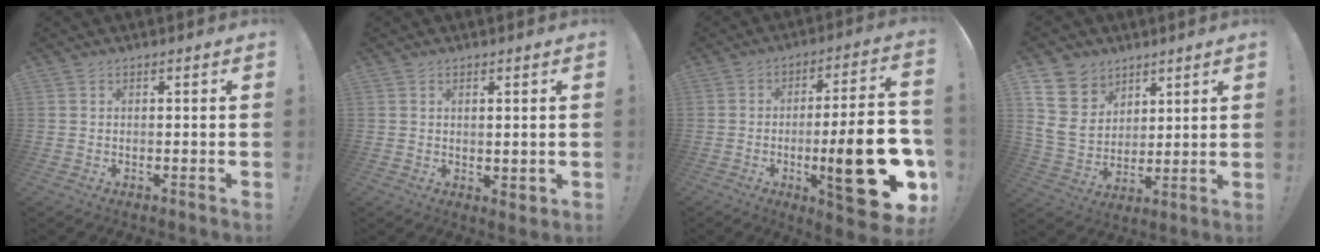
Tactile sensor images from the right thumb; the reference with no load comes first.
{"total": 2.3, "force": [1.5, 1.0, 1.4], "torque": [-0.016, -0.008, 0.026]}
{"total": 25.5, "force": [-6.6, 7.1, 23.6], "torque": [-0.341, 0.020, -0.094]}
{"total": 13.9, "force": [6.0, 11.4, 5.2], "torque": [-0.097, -0.041, 0.123]}